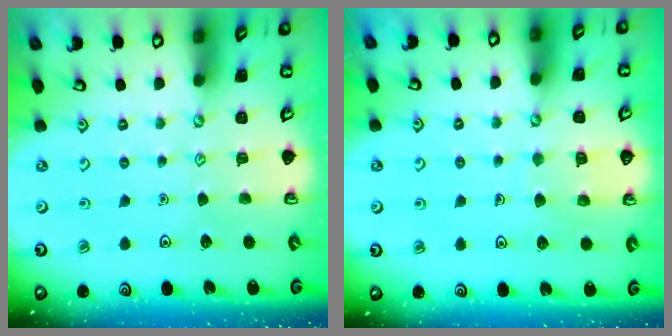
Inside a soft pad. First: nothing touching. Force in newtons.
{"total": 6.7, "press": 6.7, "slide": 0.4}